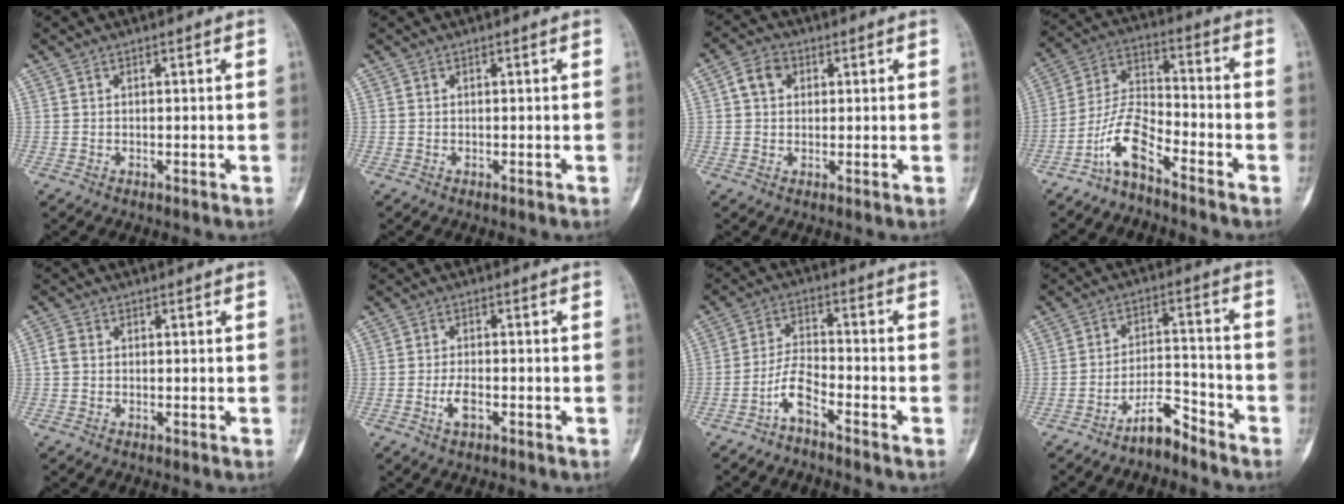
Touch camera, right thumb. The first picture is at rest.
{"total": 0.0}
{"total": 4.8, "force": [1.3, 3.8, 2.7], "torque": [-0.036, 0.007, 0.018]}
{"total": 8.3, "force": [-6.0, 2.3, 5.3], "torque": [-0.111, 0.067, -0.127]}
{"total": 2.2, "force": [-0.1, 1.8, 1.2], "torque": [-0.021, 0.005, -0.008]}
{"total": 3.2, "force": [-1.3, 1.4, 2.6], "torque": [-0.050, 0.007, -0.026]}
{"total": 5.0, "force": [-3.7, 1.2, 3.2], "torque": [-0.065, 0.035, -0.076]}
{"total": 6.6, "force": [-5.5, 2.0, 3.1], "torque": [-0.047, 0.060, -0.099]}